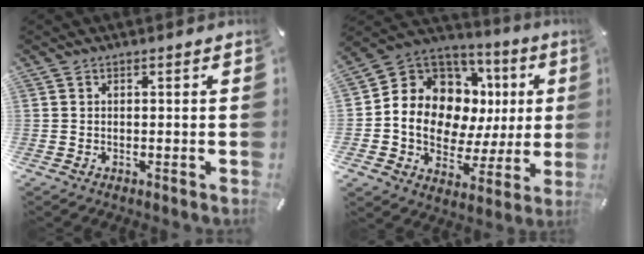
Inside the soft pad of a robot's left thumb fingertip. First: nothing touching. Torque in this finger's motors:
{"motor_torque": [2.09, 2.92, 1.86, -0.34, 0.24]}